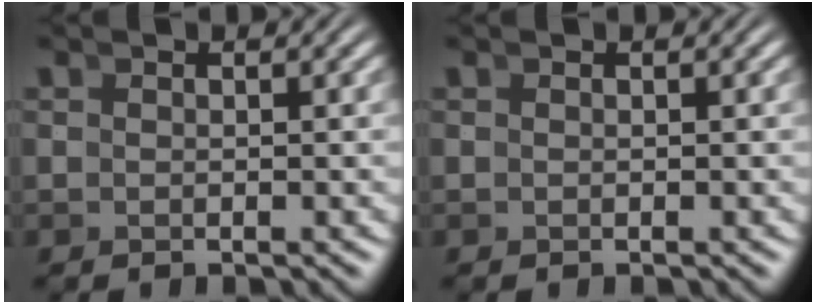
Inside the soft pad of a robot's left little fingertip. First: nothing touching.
{"total": 0.0}